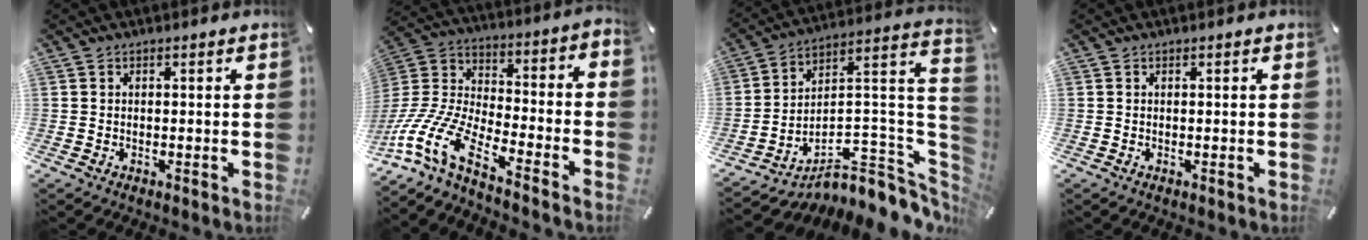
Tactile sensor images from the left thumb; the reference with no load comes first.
{"total": 16.1, "force": [-10.2, 6.0, 11.0], "torque": [-0.237, 0.025, -0.187]}
{"total": 10.4, "force": [-7.4, 5.3, 5.1], "torque": [-0.018, -0.028, -0.116]}
{"total": 0.0}